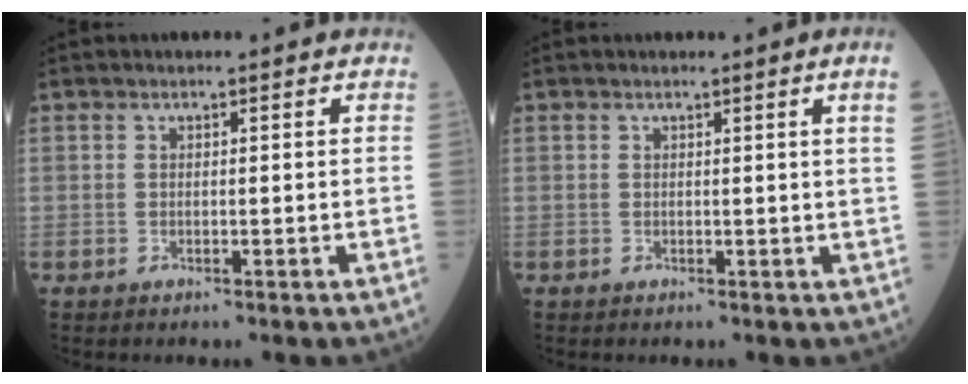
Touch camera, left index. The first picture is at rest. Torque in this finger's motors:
{"motor_torque": [0.41, -0.39, 0.06, 0.04]}